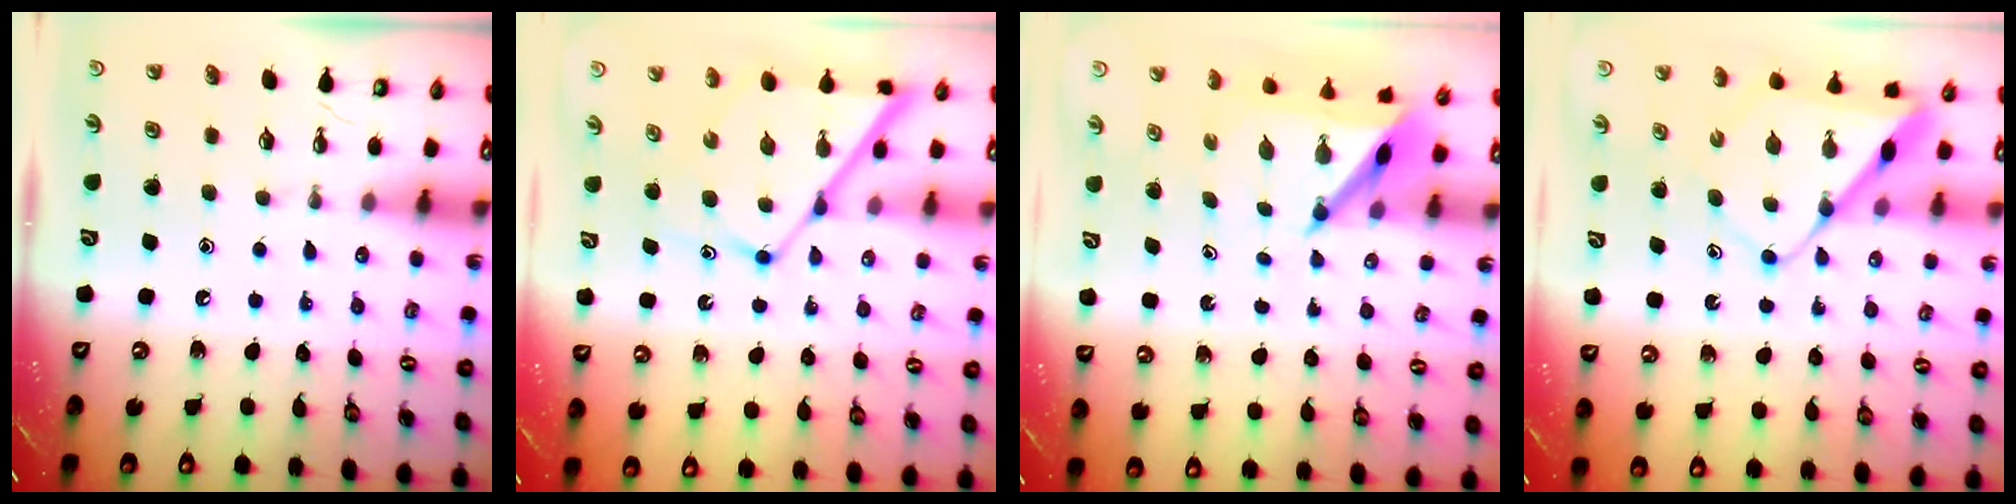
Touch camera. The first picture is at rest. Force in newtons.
{"total": 10.9, "press": 10.8, "slide": 1.0}
{"total": 6.1, "press": 6.1, "slide": 0.5}
{"total": 9.7, "press": 9.7, "slide": 0.7}